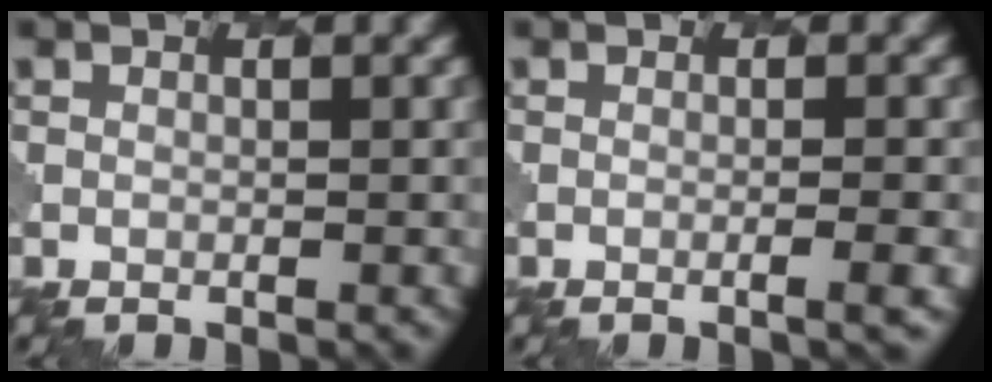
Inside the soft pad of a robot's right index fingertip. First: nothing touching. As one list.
[{"total": 2.0, "force": [-0.6, 0.4, 1.8], "torque": [-0.019, 0.001, -0.014]}]